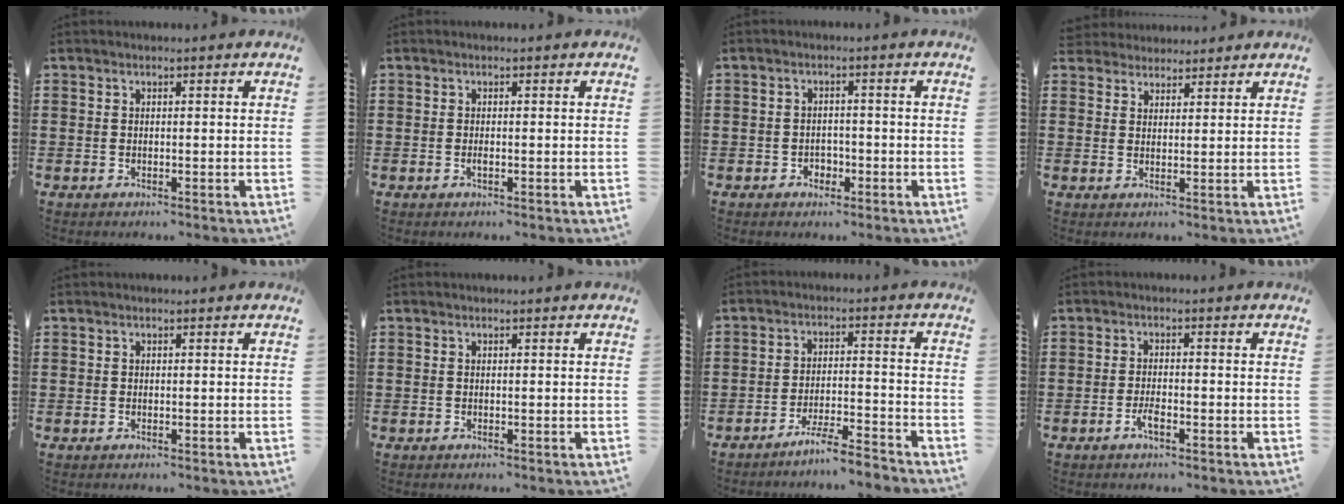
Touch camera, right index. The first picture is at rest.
{"total": 0.6, "force": [-0.2, 0.2, 0.5], "torque": [-0.018, -0.006, -0.006]}
{"total": 1.9, "force": [-1.1, 1.4, 0.6], "torque": [-0.016, 0.000, -0.025]}
{"total": 2.7, "force": [2.5, 0.8, -0.5], "torque": [0.000, 0.003, 0.050]}
{"total": 0.0}
{"total": 0.0}
{"total": 5.5, "force": [-5.1, -0.2, 2.1], "torque": [-0.041, -0.008, -0.096]}
{"total": 2.3, "force": [-1.3, 0.5, 1.8], "torque": [-0.040, -0.002, -0.026]}